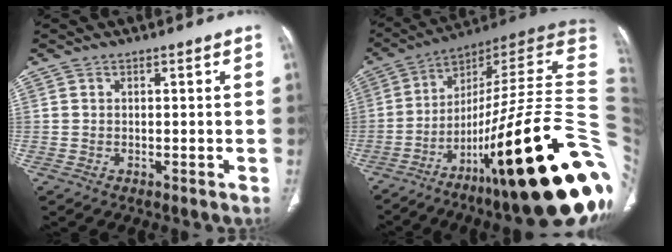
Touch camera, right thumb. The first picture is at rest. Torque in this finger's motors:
{"motor_torque": [4.22, 0.79, 1.60, -1.17, 0.73]}